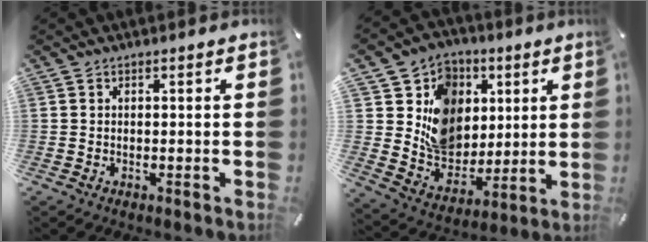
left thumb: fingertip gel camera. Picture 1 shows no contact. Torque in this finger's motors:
{"motor_torque": [2.47, 2.53, 1.29, -1.21, 0.39]}